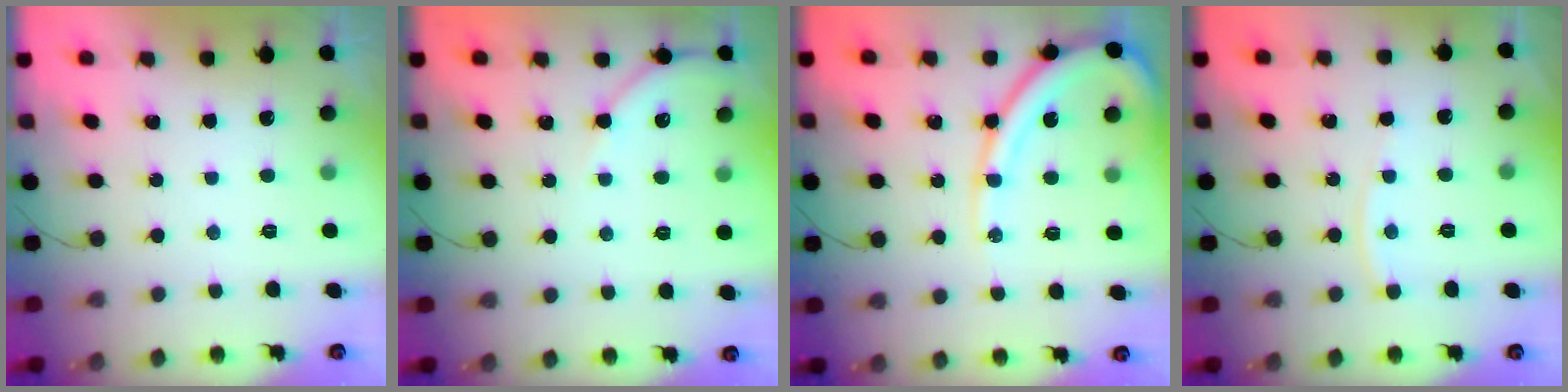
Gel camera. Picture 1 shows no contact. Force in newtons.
{"total": 5.8, "press": 5.7, "slide": 0.7}
{"total": 13.3, "press": 13.2, "slide": 1.4}
{"total": 3.3, "press": 3.3, "slide": 0.4}